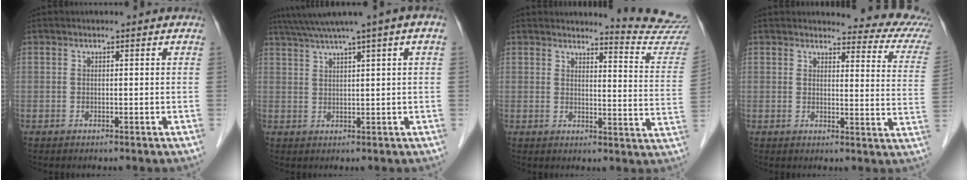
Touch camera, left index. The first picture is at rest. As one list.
[{"total": 7.8, "force": [5.0, -0.7, 5.9], "torque": [-0.094, 0.037, 0.081]}, {"total": 11.3, "force": [11.3, -1.3, -0.1], "torque": [0.000, -0.113, 0.110]}, {"total": 10.8, "force": [10.2, 1.7, 3.0], "torque": [-0.012, -0.058, 0.083]}]